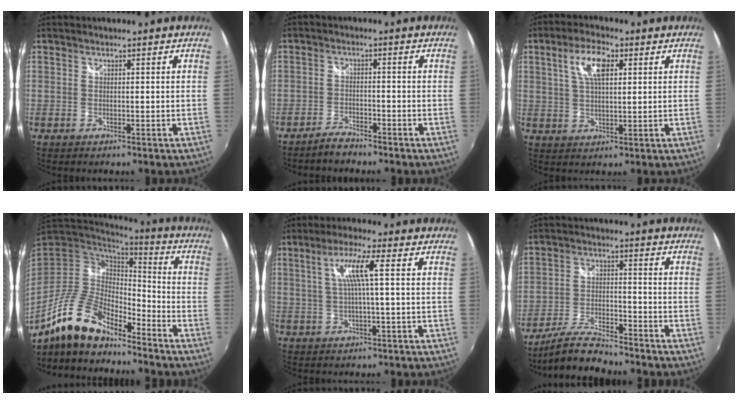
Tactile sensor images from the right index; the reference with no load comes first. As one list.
[{"total": 3.4, "force": [-3.1, 0.8, 1.0], "torque": [-0.037, 0.000, -0.060]}, {"total": 7.5, "force": [2.7, 3.2, 6.3], "torque": [-0.119, 0.015, 0.050]}, {"total": 14.5, "force": [-11.2, 4.5, 7.9], "torque": [-0.158, -0.009, -0.214]}, {"total": 6.2, "force": [1.0, -0.4, 6.2], "torque": [-0.119, 0.003, 0.023]}, {"total": 8.1, "force": [-7.3, 1.4, 3.1], "torque": [-0.079, 0.001, -0.136]}]